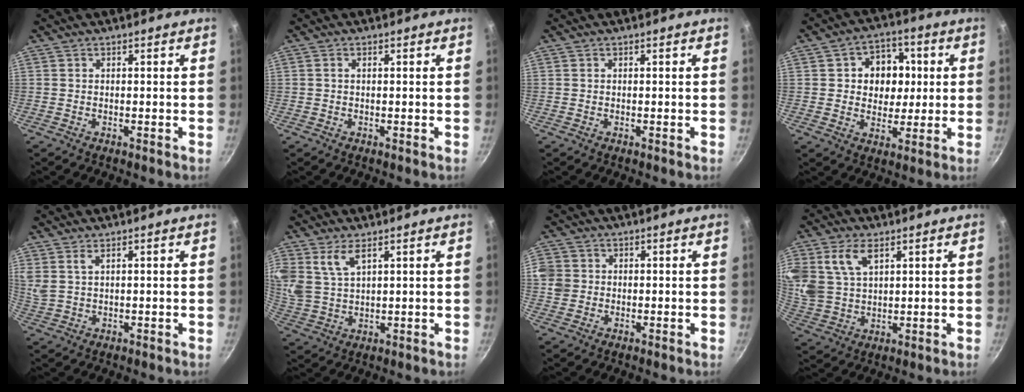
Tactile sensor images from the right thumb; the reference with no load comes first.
{"total": 0.7, "force": [0.2, 0.3, 0.6], "torque": [-0.011, 0.003, 0.002]}
{"total": 0.0}
{"total": 10.9, "force": [1.8, 9.0, 5.9], "torque": [-0.042, 0.002, 0.023]}
{"total": 3.3, "force": [1.8, 1.5, 2.3], "torque": [-0.045, -0.010, 0.043]}
{"total": 7.1, "force": [3.9, 3.6, 4.8], "torque": [-0.090, -0.024, 0.086]}
{"total": 4.4, "force": [0.1, 4.1, 1.4], "torque": [-0.014, 0.002, -0.002]}
{"total": 11.5, "force": [5.1, 7.3, 7.3], "torque": [-0.143, -0.014, 0.109]}